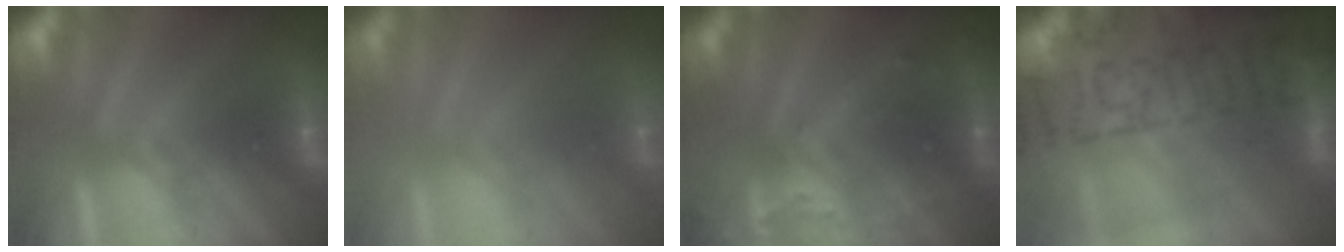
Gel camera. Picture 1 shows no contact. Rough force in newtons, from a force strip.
{"total": 3.4}
{"total": 6.2}
{"total": 8.8}